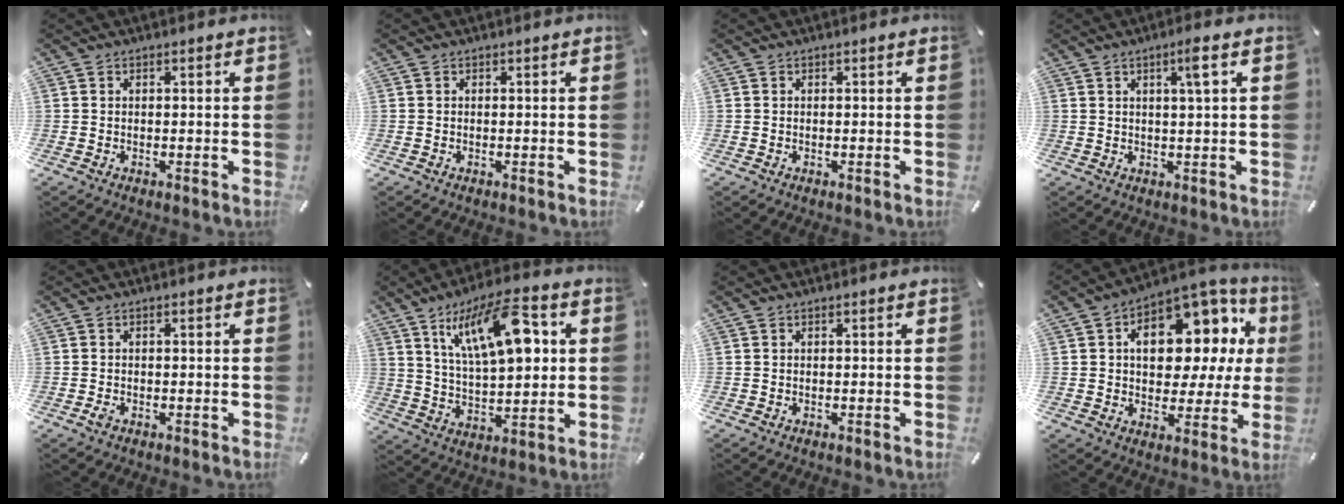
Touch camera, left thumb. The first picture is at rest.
{"total": 0.0}
{"total": 0.0}
{"total": 4.4, "force": [2.0, 0.2, 3.9], "torque": [-0.072, -0.002, 0.028]}
{"total": 1.4, "force": [-0.5, 0.7, 1.1], "torque": [-0.026, -0.003, -0.011]}
{"total": 18.7, "force": [7.5, 8.2, 15.1], "torque": [-0.263, -0.014, 0.120]}
{"total": 0.0}
{"total": 15.2, "force": [4.5, 10.2, 10.3], "torque": [-0.149, -0.025, 0.082]}